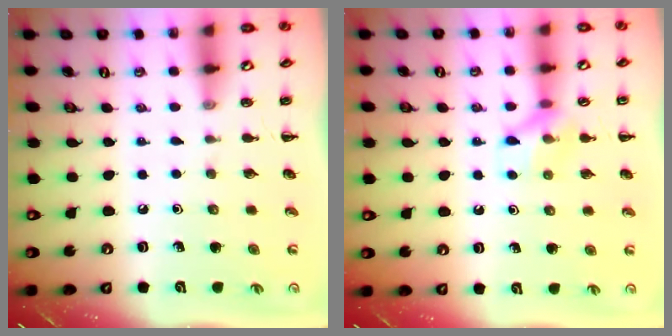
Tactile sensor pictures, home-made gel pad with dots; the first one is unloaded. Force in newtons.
{"total": 8.8, "press": 8.8, "slide": 0.7}